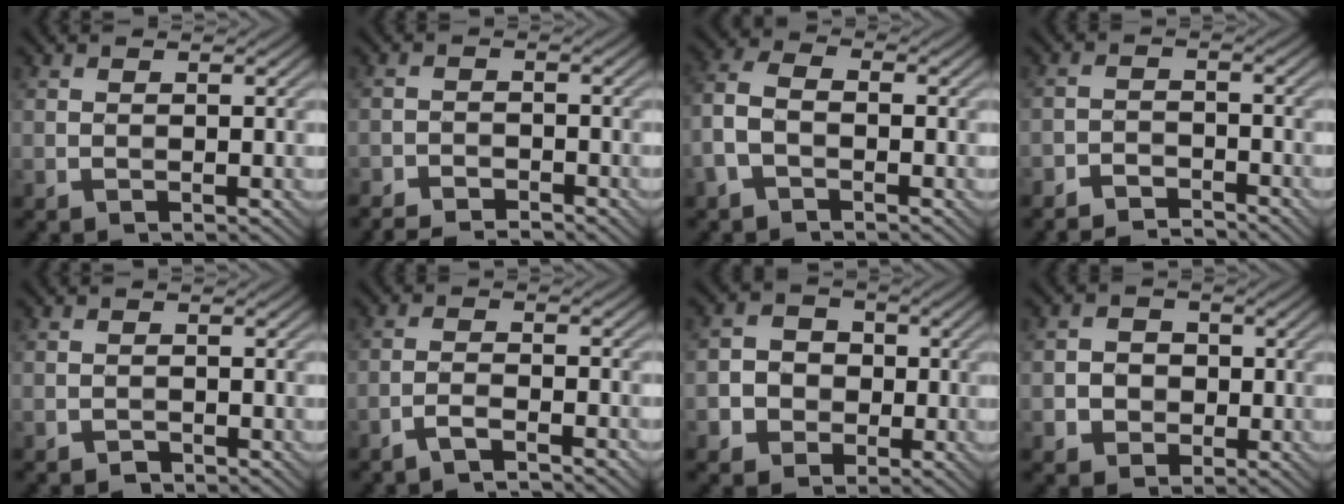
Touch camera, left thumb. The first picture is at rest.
{"total": 3.7, "force": [-3.4, 0.8, 1.2], "torque": [-0.028, -0.001, -0.067]}
{"total": 4.2, "force": [-1.8, 2.3, 3.0], "torque": [-0.077, 0.008, -0.049]}
{"total": 3.9, "force": [-3.7, 1.0, 1.0], "torque": [-0.013, 0.001, -0.071]}
{"total": 0.8, "force": [-0.7, 0.4, 0.2], "torque": [-0.001, -0.001, -0.015]}
{"total": 3.2, "force": [-2.6, 0.5, 1.8], "torque": [-0.033, 0.004, -0.058]}
{"total": 4.7, "force": [-1.0, 4.3, 1.4], "torque": [-0.023, 0.006, -0.033]}
{"total": 3.6, "force": [-0.6, 3.4, 1.2], "torque": [-0.018, 0.000, -0.024]}